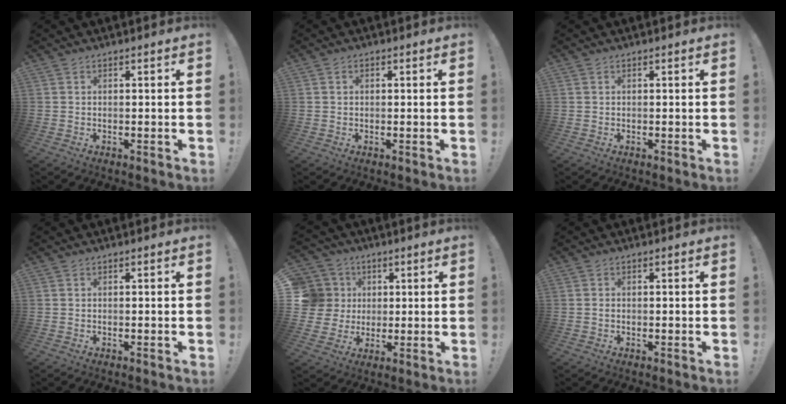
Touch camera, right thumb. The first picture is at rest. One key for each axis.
{"total": 0.6, "fx": 0.1, "fy": 0.5, "fz": 0.3, "tx": -0.008, "ty": 0.005, "tz": 0.003}
{"total": 0.0}
{"total": 0.0}
{"total": 11.2, "fx": 2.1, "fy": 10.5, "fz": 3.5, "tx": -0.058, "ty": -0.005, "tz": 0.048}
{"total": 0.0}